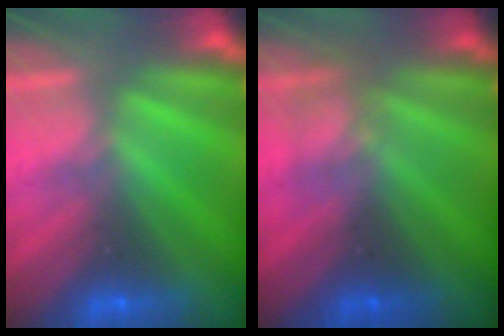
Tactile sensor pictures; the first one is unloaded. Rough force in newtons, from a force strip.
{"total": 2.4}